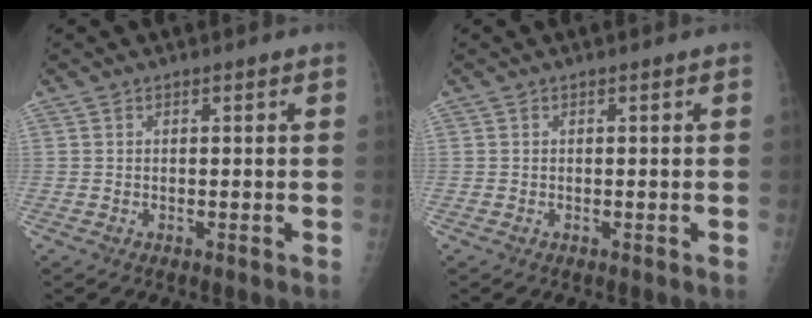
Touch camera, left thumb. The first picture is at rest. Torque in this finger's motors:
{"motor_torque": [0.01, 0.01, -0.05, -0.12, 0.00]}